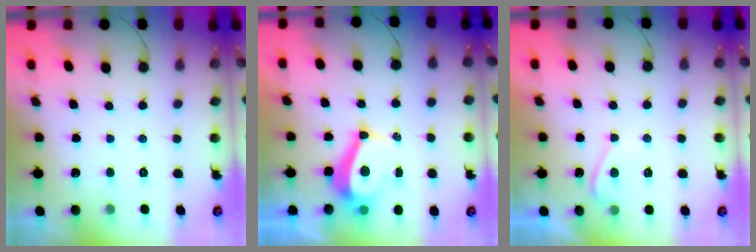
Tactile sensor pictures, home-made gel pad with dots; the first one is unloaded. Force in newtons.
{"total": 7.6, "press": 7.6, "slide": 0.7}
{"total": 2.7, "press": 2.7, "slide": 0.4}